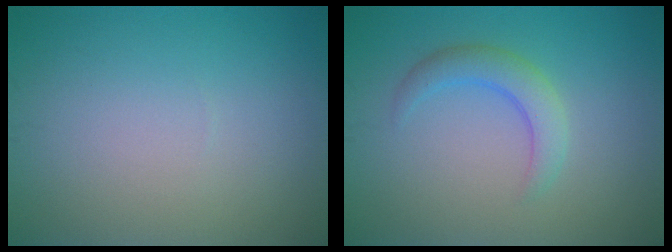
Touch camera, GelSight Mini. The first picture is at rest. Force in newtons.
{"total": 2.7, "press": 2.7, "slide": 0.2}